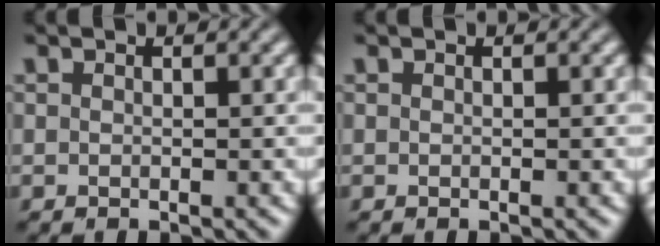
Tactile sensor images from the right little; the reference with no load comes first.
{"total": 0.0}